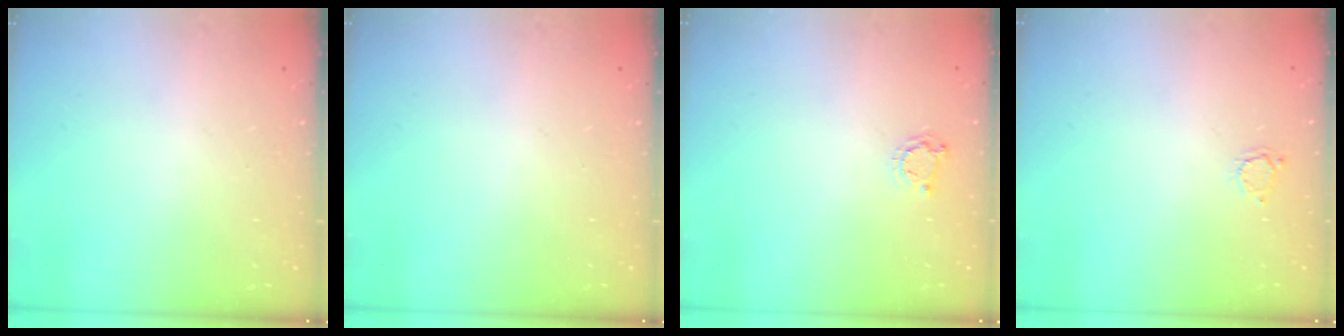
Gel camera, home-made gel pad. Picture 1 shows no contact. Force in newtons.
{"total": 0.0}
{"total": 3.7, "press": 3.7, "slide": 0.5}
{"total": 2.8, "press": 2.8, "slide": 0.4}